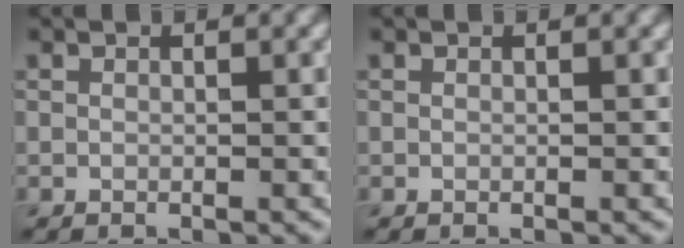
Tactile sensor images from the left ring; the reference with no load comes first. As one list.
[{"total": 0.0}]